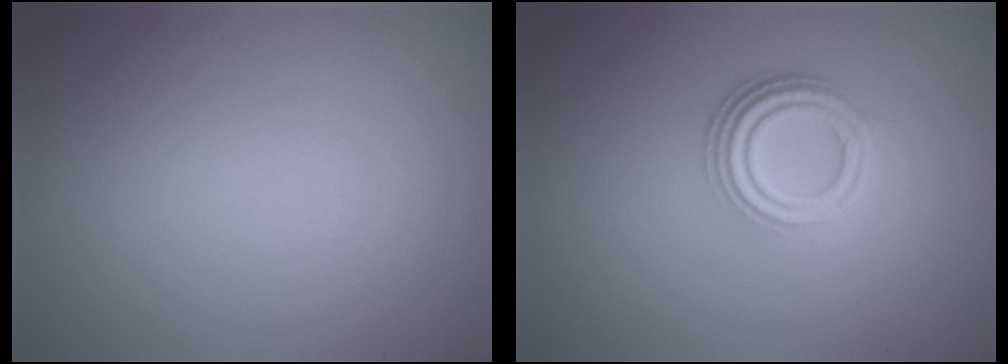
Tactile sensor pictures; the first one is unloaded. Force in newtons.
{"total": 4.1, "press": 3.1, "slide": 2.7}